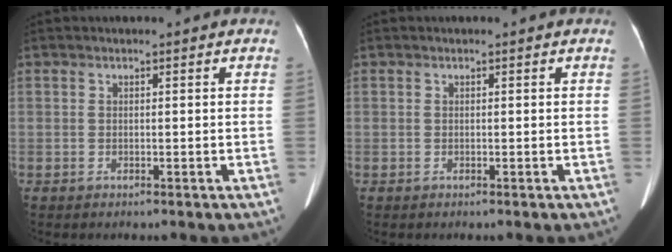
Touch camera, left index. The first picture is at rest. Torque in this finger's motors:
{"motor_torque": [0.04, 0.03, 0.00, 0.00]}